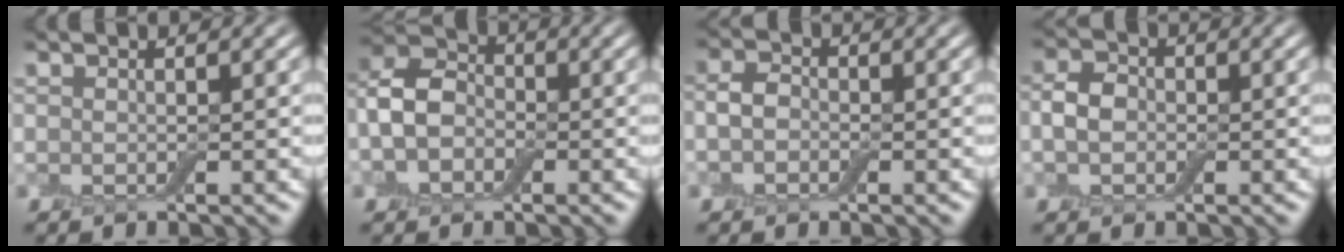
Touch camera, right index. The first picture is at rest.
{"total": 5.1, "force": [-1.0, 3.9, 3.2], "torque": [-0.066, 0.013, -0.032]}
{"total": 1.9, "force": [-0.4, 1.5, 1.1], "torque": [-0.022, 0.004, -0.016]}
{"total": 2.4, "force": [-0.3, 2.0, 1.4], "torque": [-0.030, 0.004, -0.014]}